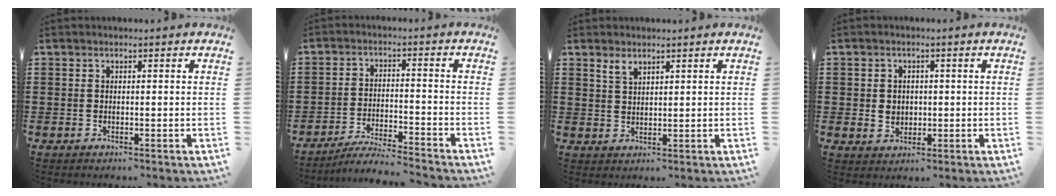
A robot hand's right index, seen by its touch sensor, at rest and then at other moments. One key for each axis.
{"total": 5.1, "fx": -4.9, "fy": -0.3, "fz": 1.3, "tx": -0.038, "ty": -0.012, "tz": -0.101}
{"total": 2.0, "fx": 1.6, "fy": 0.7, "fz": 1.0, "tx": -0.024, "ty": -0.001, "tz": 0.031}
{"total": 2.4, "fx": 0.1, "fy": 2.3, "fz": 0.8, "tx": -0.023, "ty": 0.009, "tz": -0.002}